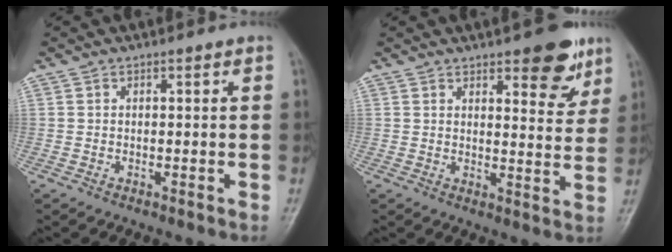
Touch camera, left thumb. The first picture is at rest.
{"total": 8.7, "force": [5.4, 3.3, 5.9], "torque": [-0.048, -0.031, 0.070]}